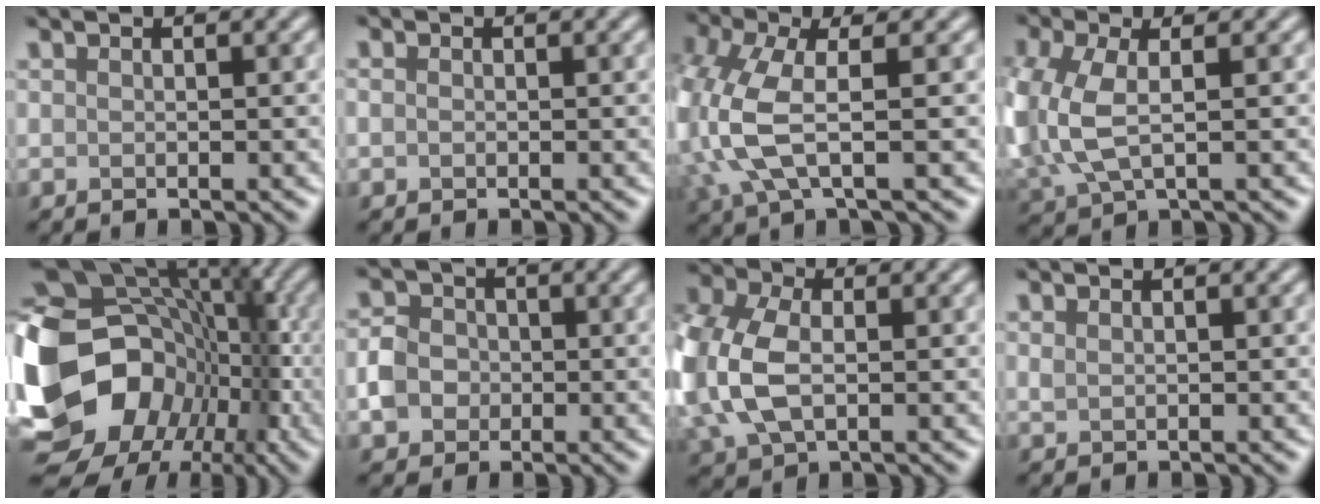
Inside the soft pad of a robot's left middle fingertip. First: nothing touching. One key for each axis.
{"total": 0.7, "fx": 0.0, "fy": 0.6, "fz": 0.3, "tx": -0.005, "ty": -0.001, "tz": -0.002}
{"total": 6.4, "fx": -0.1, "fy": 2.8, "fz": 5.7, "tx": -0.165, "ty": -0.005, "tz": -0.002}
{"total": 6.2, "fx": -0.1, "fy": 3.4, "fz": 5.2, "tx": -0.147, "ty": -0.002, "tz": -0.002}
{"total": 18.2, "fx": -3.0, "fy": 14.3, "fz": 10.8, "tx": -0.221, "ty": -0.004, "tz": -0.046}
{"total": 3.3, "fx": -0.7, "fy": 2.9, "fz": 1.3, "tx": -0.020, "ty": 0.004, "tz": -0.018}
{"total": 10.6, "fx": -0.2, "fy": 7.4, "fz": 7.6, "tx": -0.199, "ty": -0.004, "tz": 0.004}
{"total": 0.6, "fx": 0.4, "fy": 0.3, "fz": 0.3, "tx": -0.010, "ty": 0.000, "tz": 0.009}